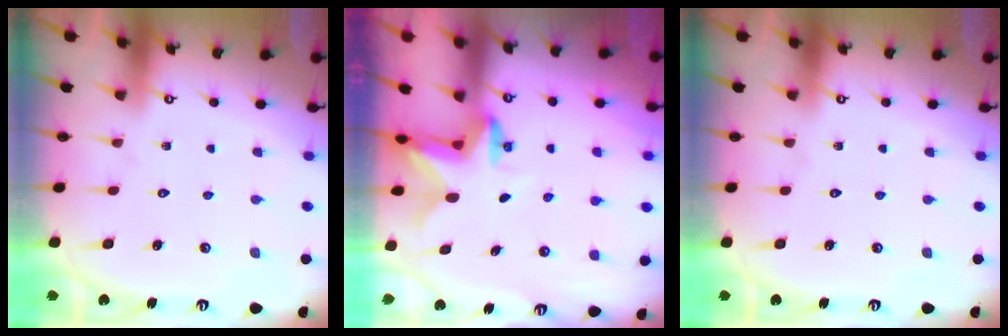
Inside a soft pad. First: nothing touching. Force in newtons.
{"total": 2.7, "press": 2.7, "slide": 0.5}
{"total": 0.0}